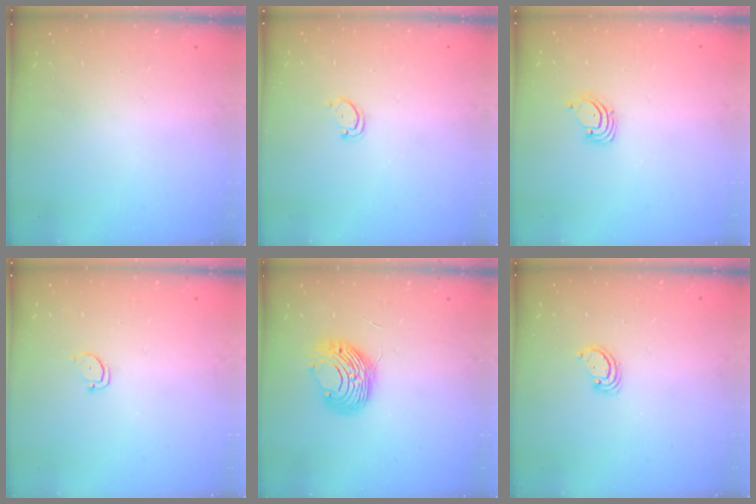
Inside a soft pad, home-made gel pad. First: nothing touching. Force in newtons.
{"total": 2.6, "press": 2.5, "slide": 0.4}
{"total": 1.5, "press": 1.5, "slide": 0.1}
{"total": 2.0, "press": 2.0, "slide": 0.2}
{"total": 9.7, "press": 9.7, "slide": 0.1}
{"total": 2.6, "press": 2.6, "slide": 0.2}